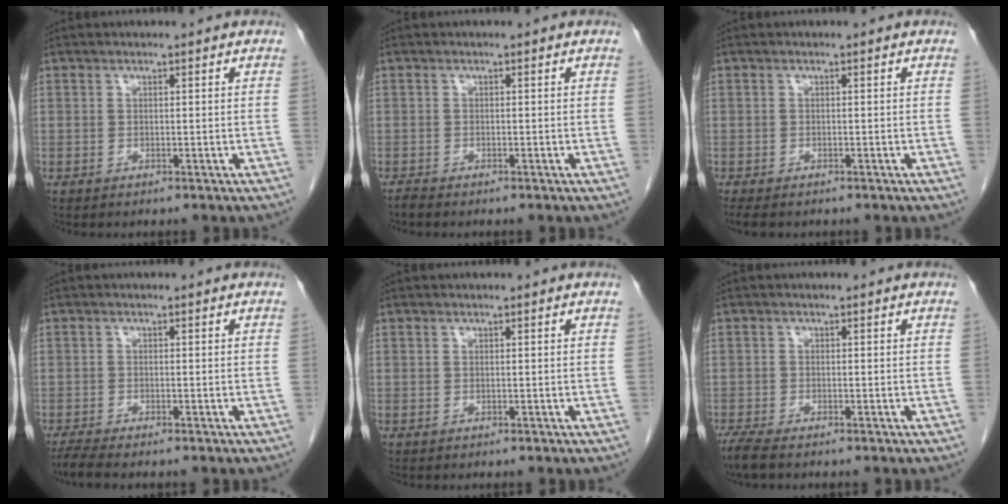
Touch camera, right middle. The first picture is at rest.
{"total": 0.7, "force": [-0.6, -0.1, 0.2], "torque": [-0.010, -0.001, -0.014]}
{"total": 3.6, "force": [-2.8, 1.3, 1.8], "torque": [-0.028, -0.010, -0.037]}
{"total": 2.9, "force": [-2.5, -0.2, 1.5], "torque": [-0.033, -0.008, -0.046]}
{"total": 0.0}
{"total": 2.8, "force": [-2.3, 0.3, 1.6], "torque": [-0.036, -0.010, -0.042]}